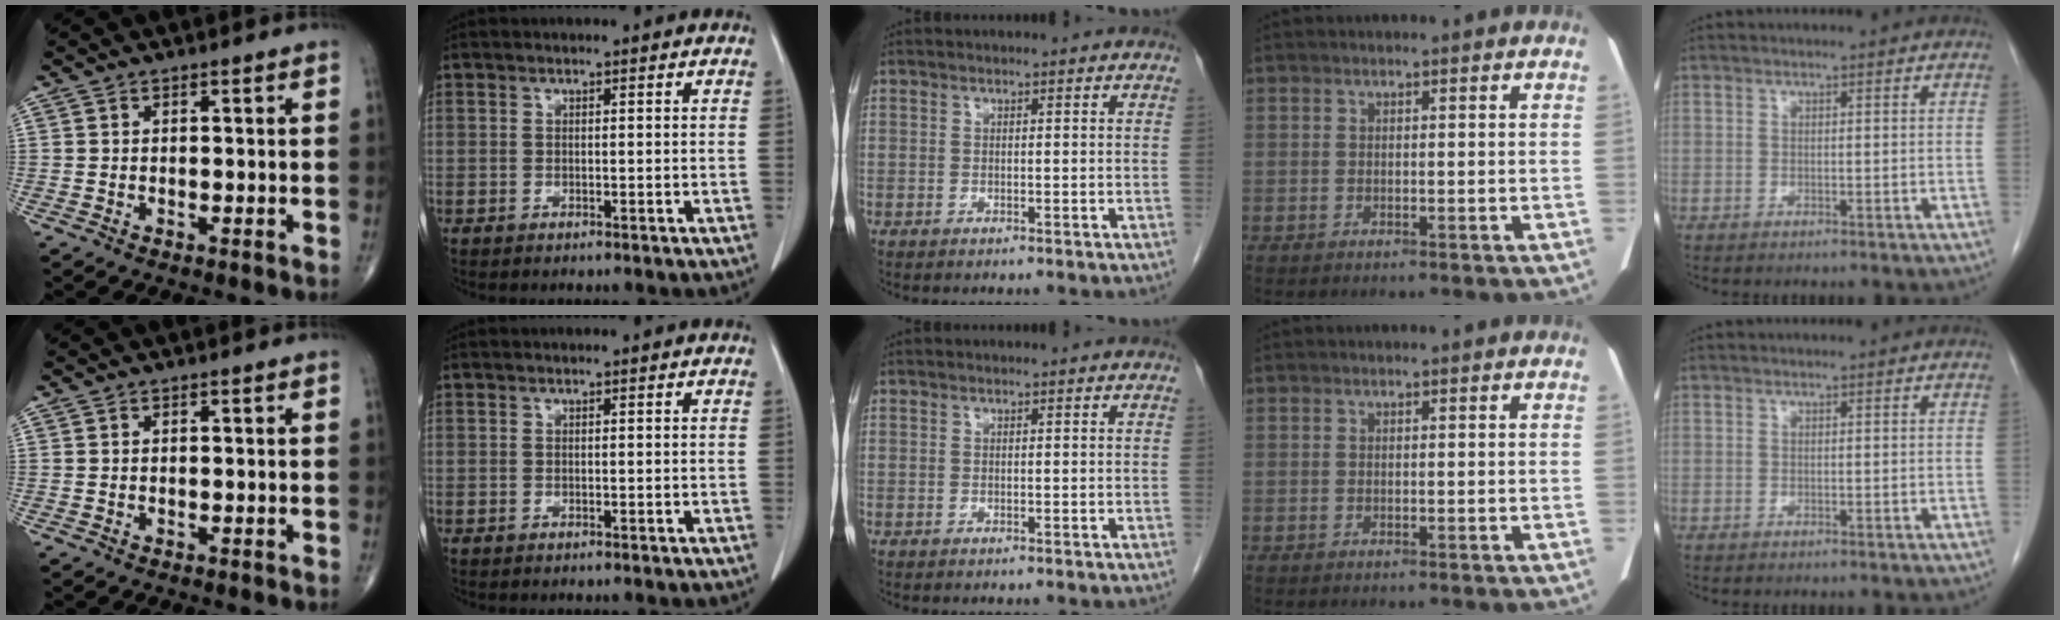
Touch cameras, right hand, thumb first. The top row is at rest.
{}